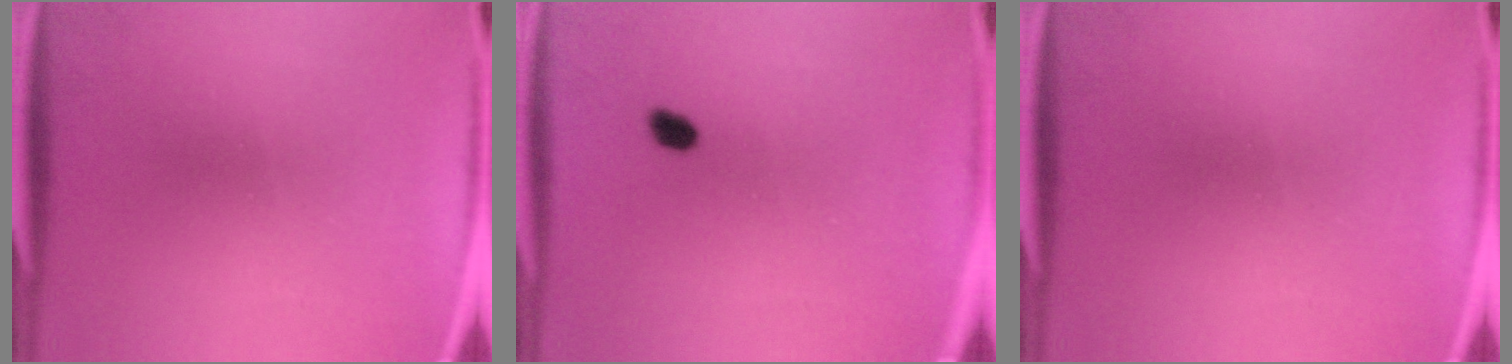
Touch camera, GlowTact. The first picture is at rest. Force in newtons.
{"total": 1.4}
{"total": 0.0}